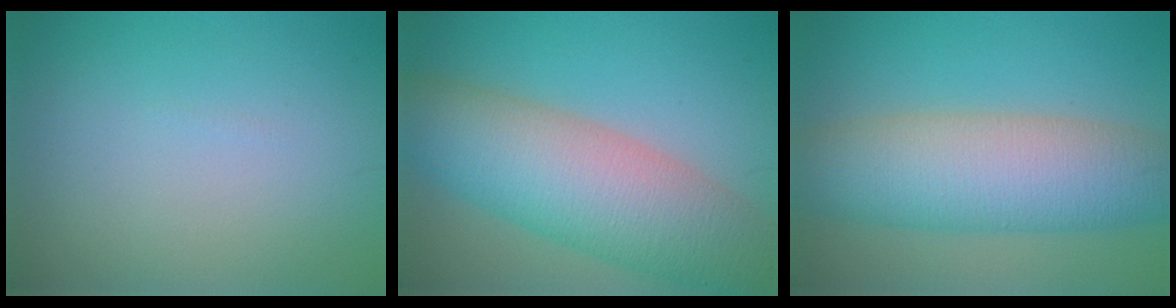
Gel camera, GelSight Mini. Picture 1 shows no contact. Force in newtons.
{"total": 10.9, "press": 10.9, "slide": 0.4}
{"total": 9.8, "press": 9.8, "slide": 0.1}